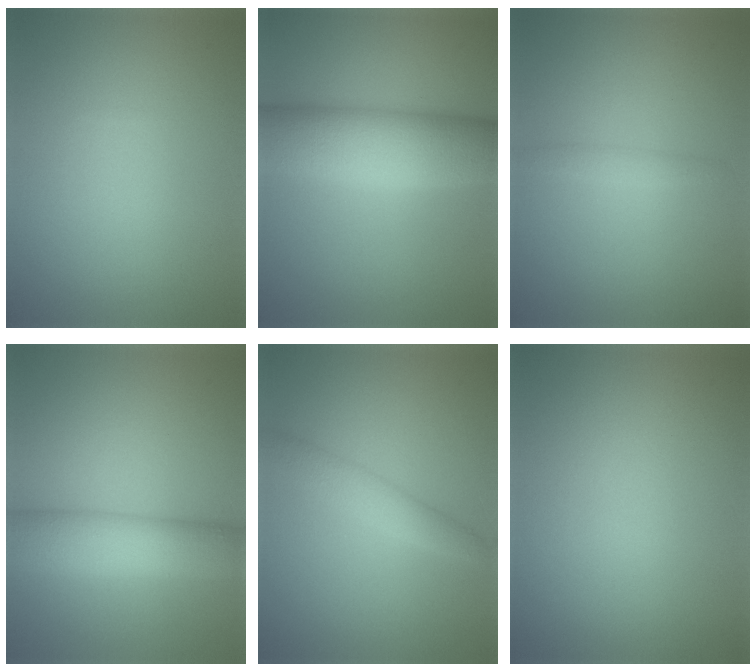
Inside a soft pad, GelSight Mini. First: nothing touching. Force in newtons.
{"total": 9.4, "press": 9.4, "slide": 0.3}
{"total": 1.1, "press": 1.1, "slide": 0.0}
{"total": 7.1, "press": 7.1, "slide": 0.2}
{"total": 2.7, "press": 2.7, "slide": 0.1}
{"total": 0.0}